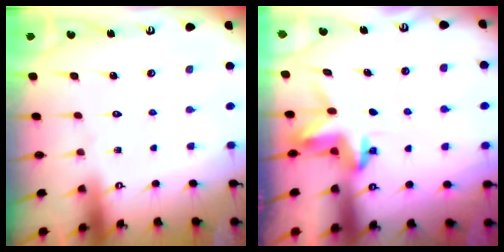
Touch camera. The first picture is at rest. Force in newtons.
{"total": 4.0, "press": 4.0, "slide": 0.3}